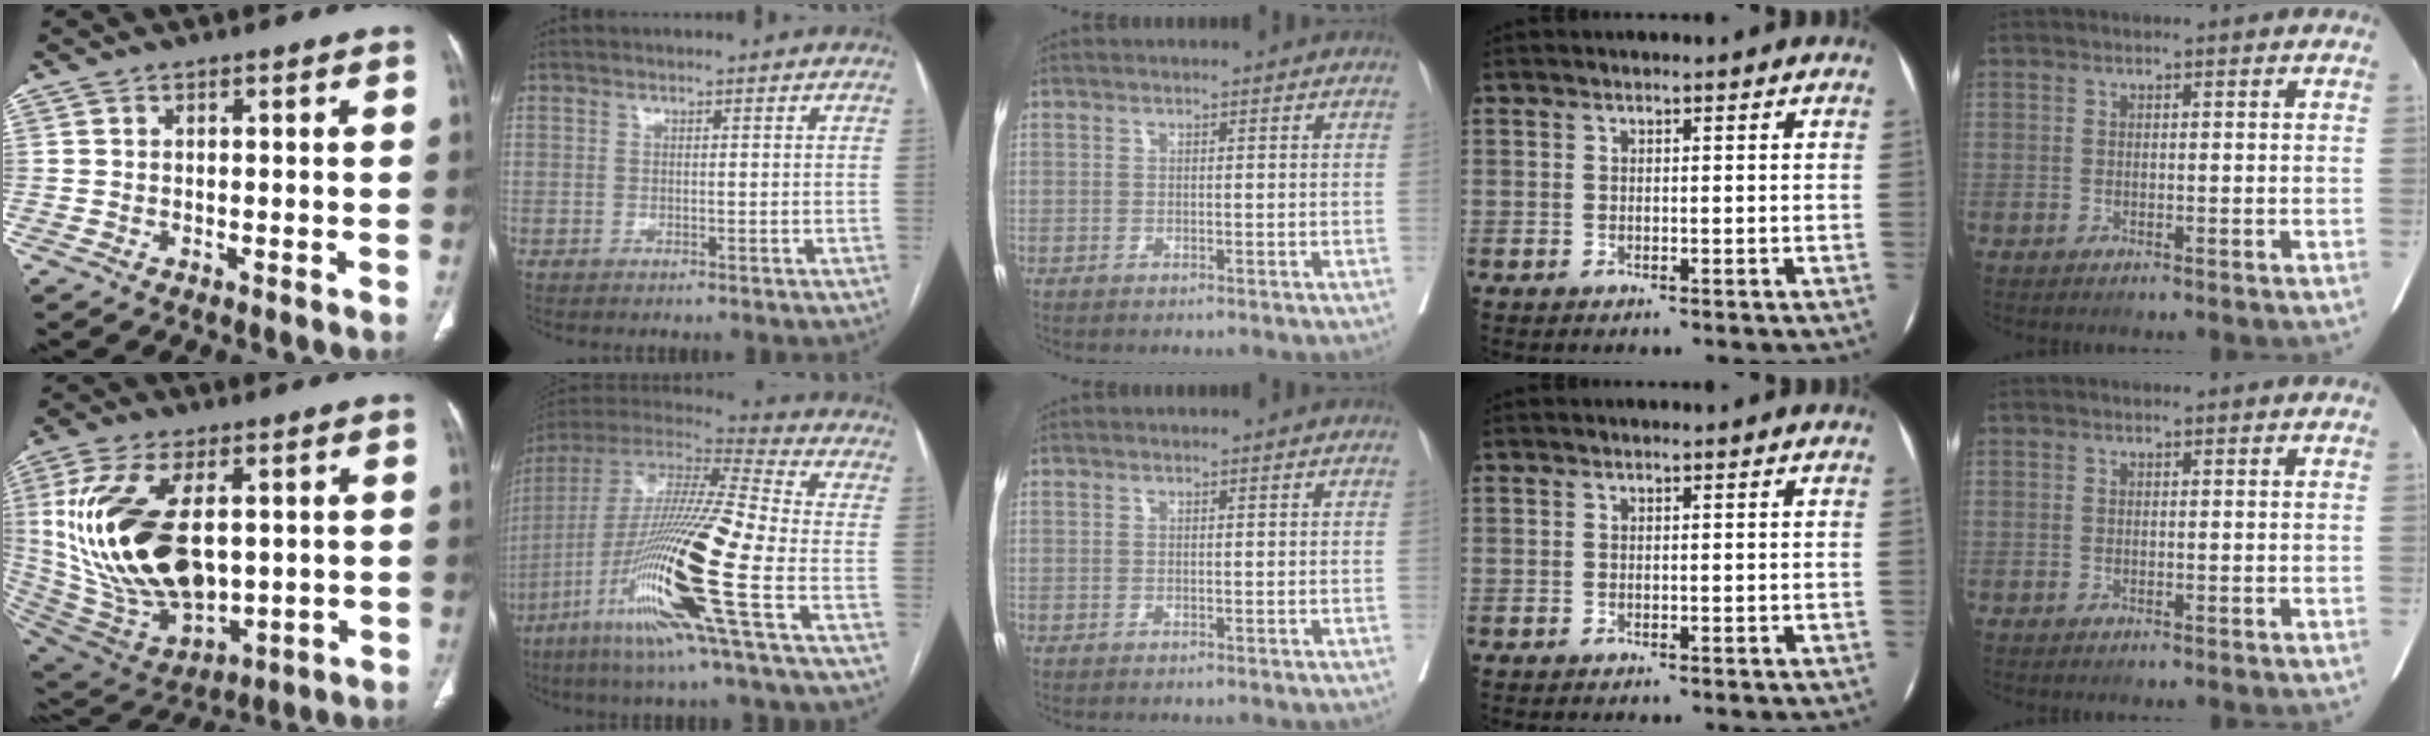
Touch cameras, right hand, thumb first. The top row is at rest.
{"thumb": {"total": 25.4, "force": [2.9, 13.9, 21.0], "torque": [-0.413, -0.023, 0.073]}, "index": {"total": 24.1, "force": [-8.1, 0.5, 22.7], "torque": [-0.456, -0.040, -0.159]}}